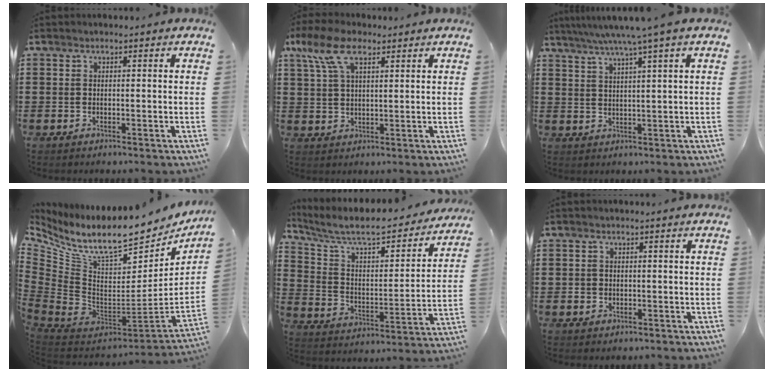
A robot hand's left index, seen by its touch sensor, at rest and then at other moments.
{"total": 7.5, "force": [4.1, 3.5, 5.3], "torque": [-0.117, 0.012, 0.075]}
{"total": 5.0, "force": [3.4, -1.0, 3.6], "torque": [-0.077, -0.011, 0.055]}
{"total": 12.1, "force": [8.2, 3.8, 8.0], "torque": [-0.168, -0.074, 0.139]}
{"total": 7.5, "force": [6.7, 1.2, 3.2], "torque": [-0.094, -0.051, 0.110]}
{"total": 1.1, "force": [-0.5, 1.0, 0.1], "torque": [-0.006, 0.004, -0.012]}